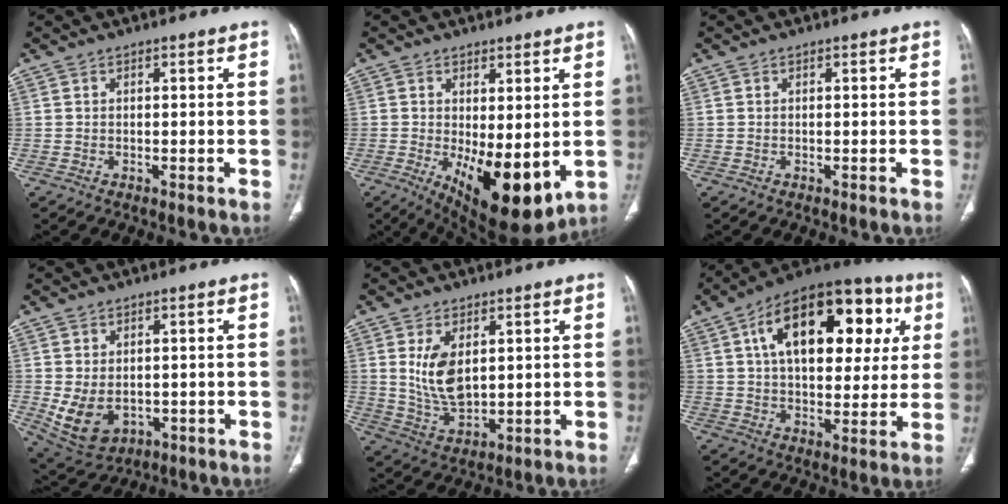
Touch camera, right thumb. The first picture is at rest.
{"total": 13.1, "force": [-2.0, 5.4, 11.7], "torque": [-0.170, -0.029, -0.010]}
{"total": 0.0}
{"total": 8.8, "force": [-1.1, 6.3, 6.1], "torque": [-0.102, -0.005, 0.007]}
{"total": 9.1, "force": [2.3, 5.1, 7.1], "torque": [-0.126, -0.019, 0.061]}
{"total": 25.6, "force": [8.1, 13.7, 20.0], "torque": [-0.270, 0.021, 0.119]}